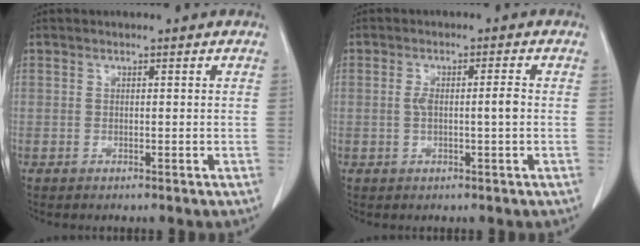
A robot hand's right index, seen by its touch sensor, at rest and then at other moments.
{"total": 3.6, "force": [-0.2, 0.4, 3.5], "torque": [-0.068, 0.007, 0.001]}